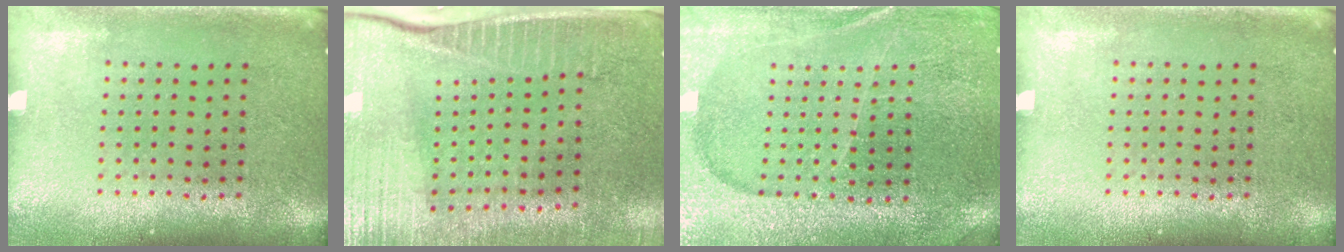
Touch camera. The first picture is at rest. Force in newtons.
{"total": 3.9, "press": 3.5, "slide": 1.7}
{"total": 3.1, "press": 3.1, "slide": 0.4}
{"total": 0.0}